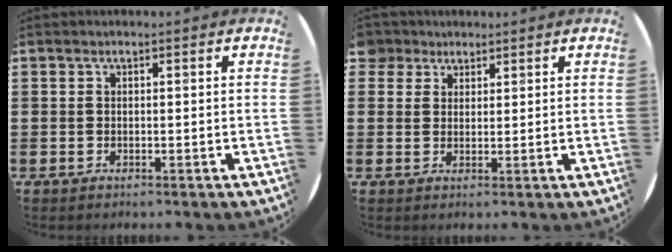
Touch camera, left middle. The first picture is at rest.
{"total": 2.9, "force": [2.3, 1.8, 0.0], "torque": [-0.001, 0.004, 0.045]}